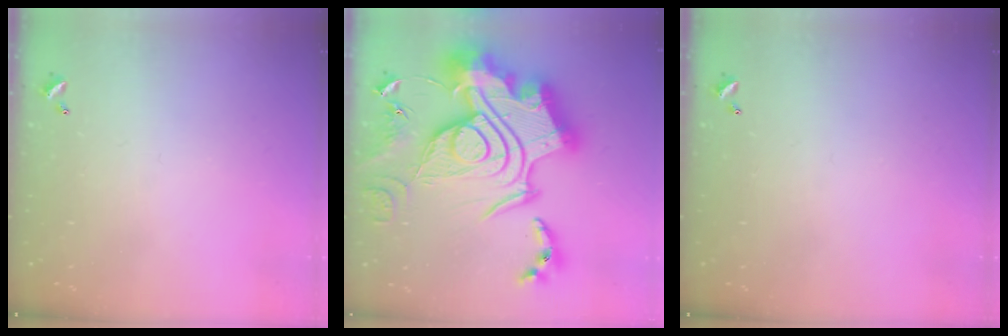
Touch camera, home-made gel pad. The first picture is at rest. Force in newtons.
{"total": 0.6, "press": 0.6, "slide": 0.0}
{"total": 0.0}